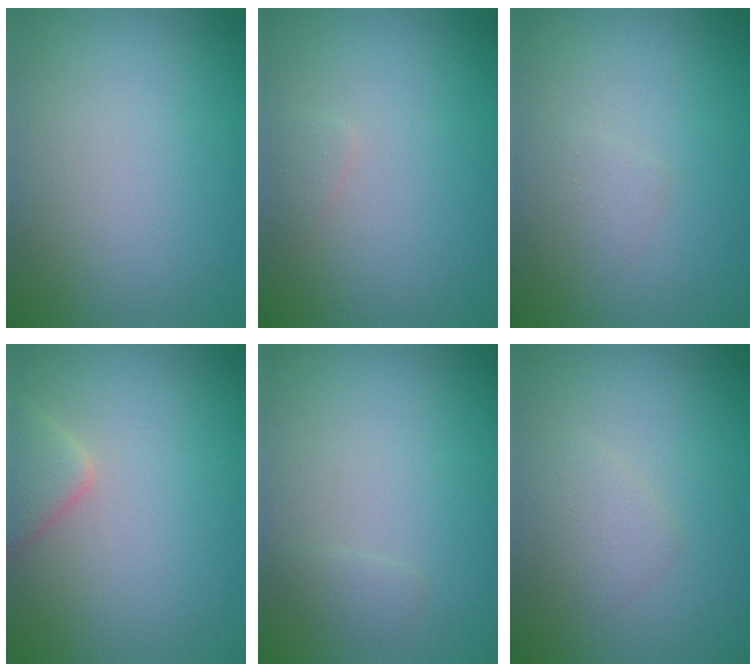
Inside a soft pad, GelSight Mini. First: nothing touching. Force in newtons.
{"total": 0.6, "press": 0.6, "slide": 0.1}
{"total": 0.8, "press": 0.8, "slide": 0.0}
{"total": 2.5, "press": 2.5, "slide": 0.2}
{"total": 0.8, "press": 0.8, "slide": 0.1}
{"total": 1.6, "press": 1.6, "slide": 0.0}